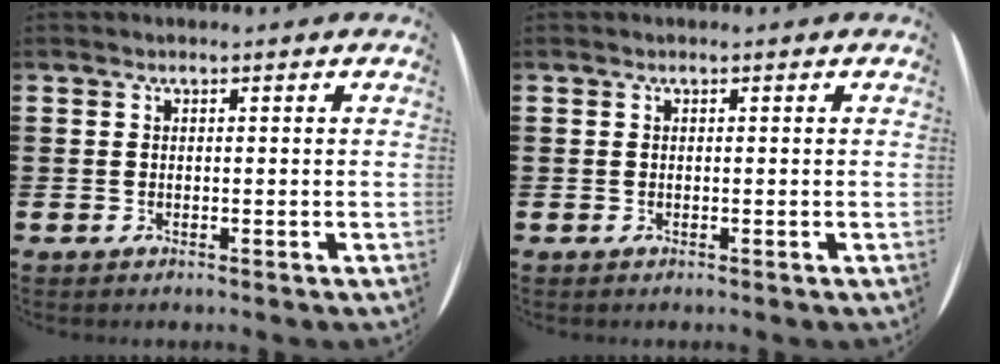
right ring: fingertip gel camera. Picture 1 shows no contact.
{"total": 0.0}